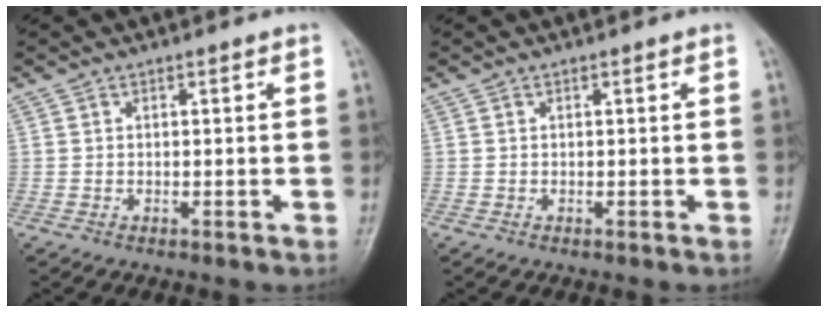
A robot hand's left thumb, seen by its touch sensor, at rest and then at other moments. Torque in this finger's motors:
{"motor_torque": [0.01, 0.01, -0.01, -0.01, 0.00]}